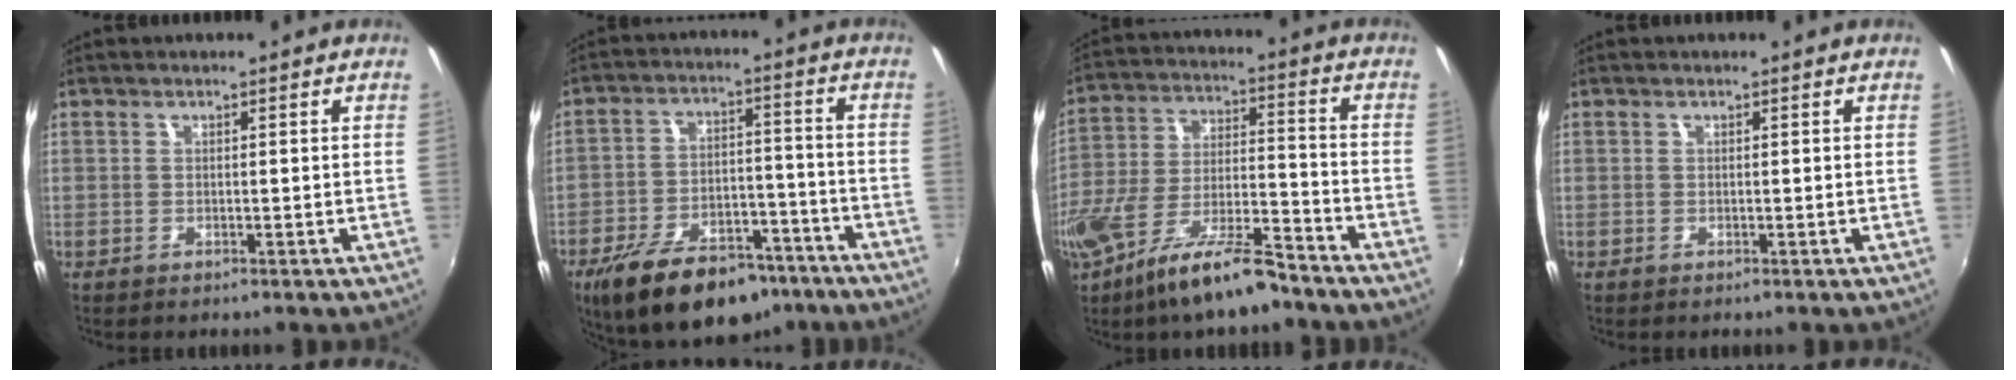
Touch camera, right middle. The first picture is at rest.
{"total": 19.0, "force": [-13.3, 9.0, 10.2], "torque": [-0.197, -0.008, -0.196]}
{"total": 14.4, "force": [-9.8, 3.6, 9.9], "torque": [-0.195, -0.025, -0.174]}
{"total": 0.0}